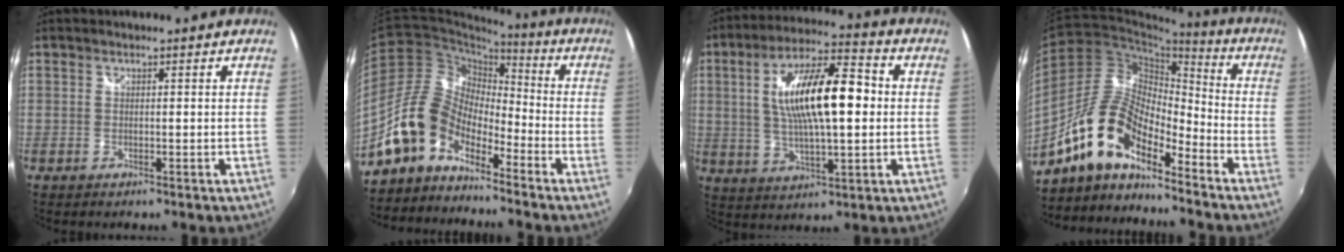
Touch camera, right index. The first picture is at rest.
{"total": 12.1, "force": [-9.1, 6.2, 5.0], "torque": [-0.093, 0.026, -0.187]}
{"total": 16.6, "force": [1.7, 5.2, 15.6], "torque": [-0.281, 0.017, 0.030]}
{"total": 14.3, "force": [-10.5, 5.2, 8.3], "torque": [-0.154, 0.008, -0.207]}